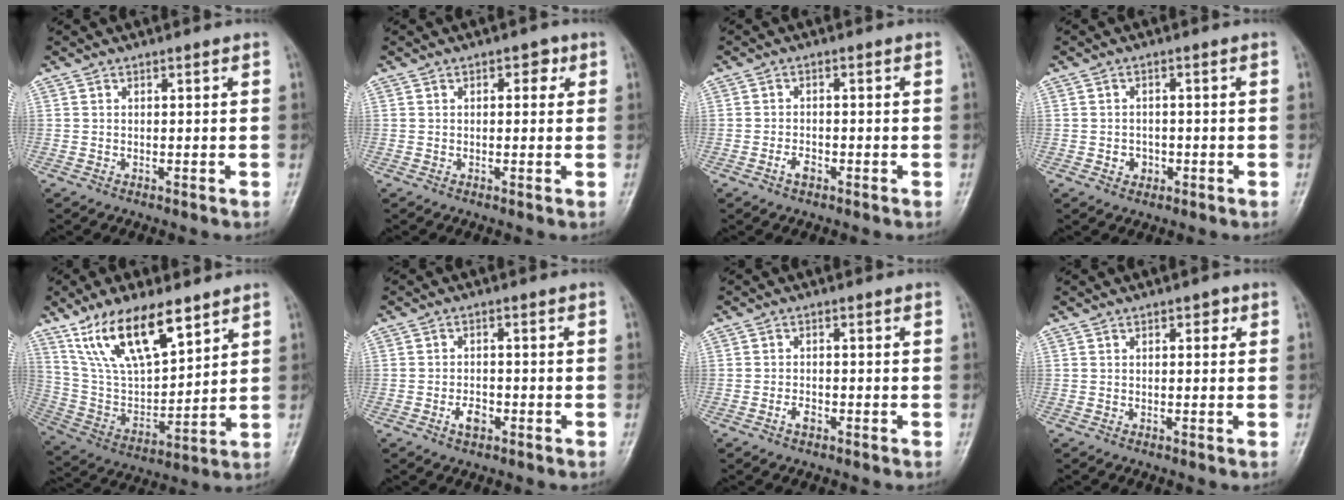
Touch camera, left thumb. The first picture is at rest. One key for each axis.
{"total": 2.5, "fx": 0.9, "fy": 1.5, "fz": 1.7, "tx": -0.005, "ty": 0.002, "tz": 0.006}
{"total": 2.3, "fx": -1.2, "fy": 1.3, "fz": 1.5, "tx": -0.024, "ty": 0.009, "tz": -0.023}
{"total": 2.7, "fx": -0.9, "fy": 2.2, "fz": 1.1, "tx": -0.002, "ty": 0.007, "tz": -0.010}
{"total": 17.6, "fx": 11.0, "fy": 6.9, "fz": 11.9, "tx": -0.188, "ty": -0.044, "tz": 0.221}
{"total": 3.3, "fx": -1.5, "fy": 1.9, "fz": 2.2, "tx": -0.032, "ty": 0.009, "tz": -0.026}
{"total": 2.0, "fx": -1.1, "fy": 1.1, "fz": 1.3, "tx": -0.020, "ty": 0.007, "tz": -0.021}
{"total": 1.7, "fx": 0.7, "fy": 1.0, "fz": 1.3, "tx": -0.007, "ty": 0.002, "tz": 0.007}